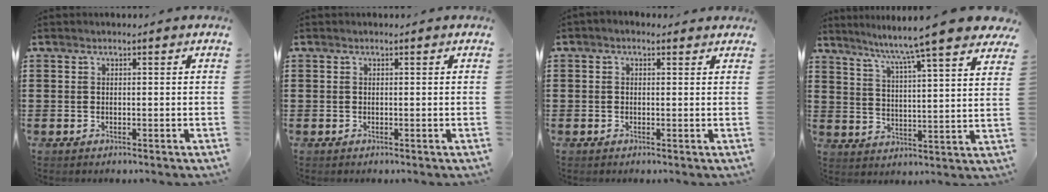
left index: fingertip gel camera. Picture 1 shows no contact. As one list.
[{"total": 0.0}, {"total": 1.0, "force": [-0.1, 0.9, 0.4], "torque": [-0.011, 0.005, -0.003]}, {"total": 8.0, "force": [7.0, -1.5, 3.6], "torque": [-0.091, -0.053, 0.107]}]